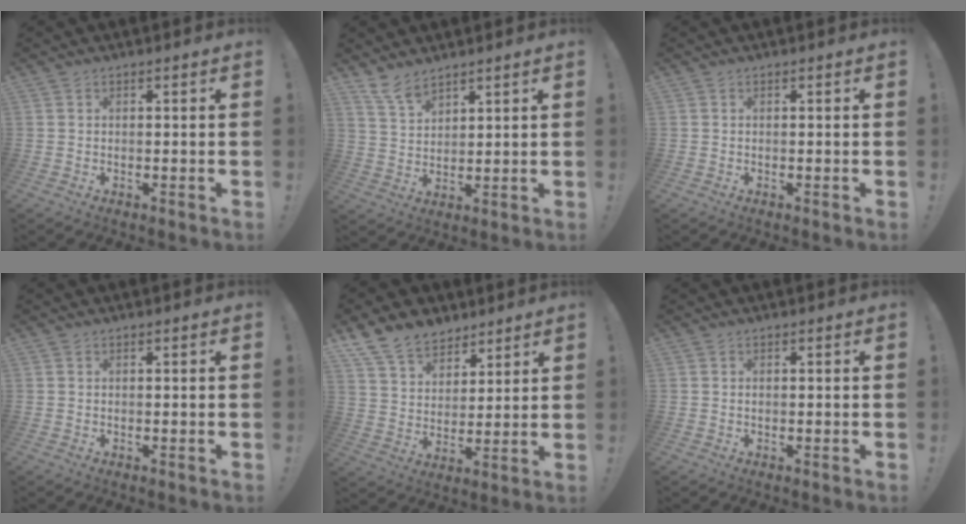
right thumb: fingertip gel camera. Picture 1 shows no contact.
{"total": 7.1, "force": [5.8, 2.6, 3.1], "torque": [-0.063, -0.031, 0.112]}
{"total": 0.0}
{"total": 0.0}
{"total": 12.4, "force": [9.3, 7.6, 3.0], "torque": [-0.070, -0.063, 0.186]}
{"total": 0.0}